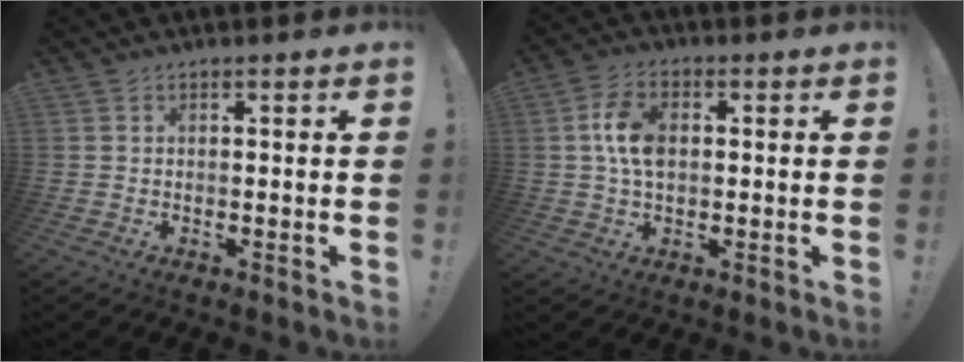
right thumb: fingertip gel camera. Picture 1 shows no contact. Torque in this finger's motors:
{"motor_torque": [0.17, 0.28, 1.00, -0.64, 0.03]}